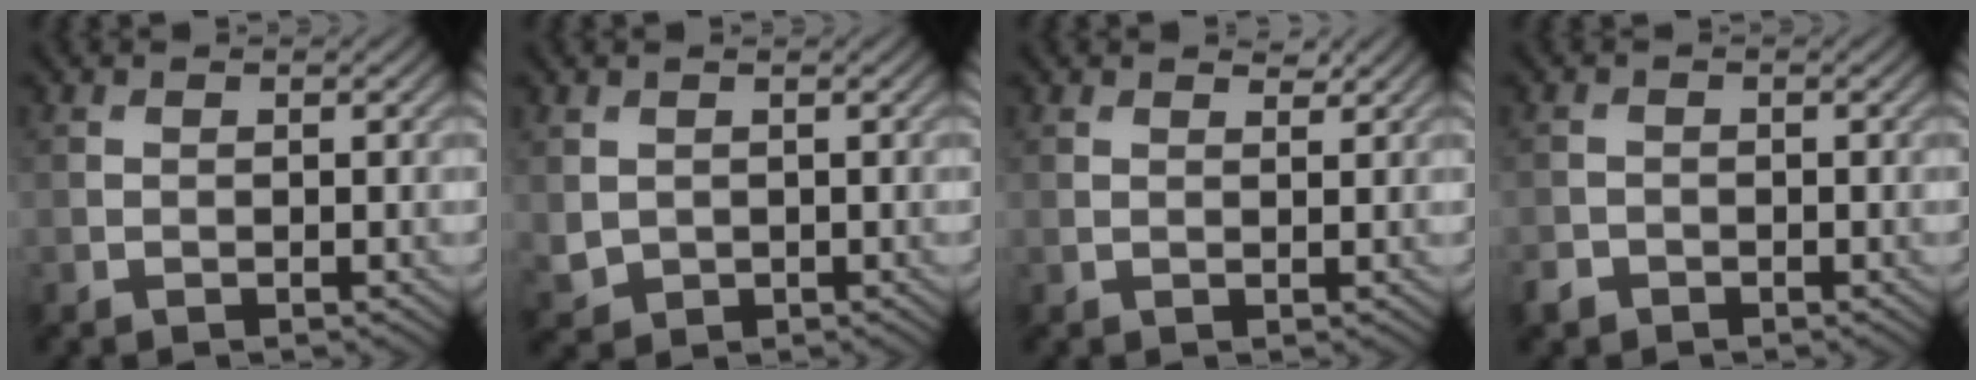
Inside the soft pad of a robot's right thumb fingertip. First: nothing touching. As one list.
[{"total": 2.0, "force": [0.7, 1.7, 0.8], "torque": [-0.029, -0.006, 0.019]}, {"total": 1.2, "force": [1.1, 0.3, 0.4], "torque": [-0.013, -0.004, 0.020]}, {"total": 1.6, "force": [-1.2, 1.0, 0.3], "torque": [-0.008, -0.003, -0.027]}]